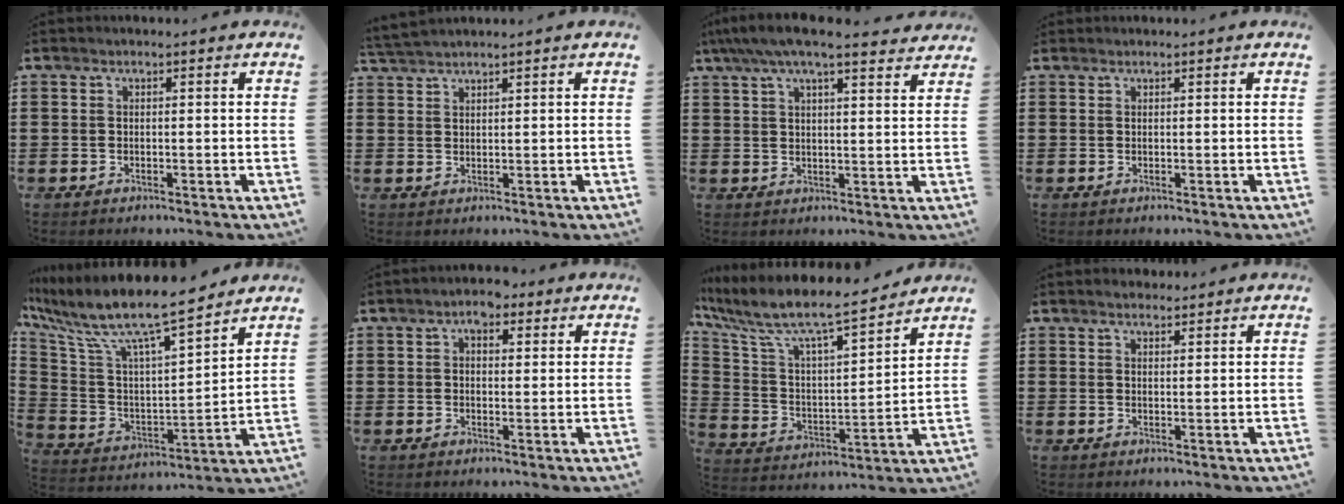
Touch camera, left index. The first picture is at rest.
{"total": 2.1, "force": [2.0, -0.2, 0.5], "torque": [-0.014, 0.000, 0.041]}
{"total": 6.3, "force": [5.2, 0.9, 3.4], "torque": [-0.080, -0.012, 0.094]}
{"total": 0.6, "force": [0.5, 0.3, 0.1], "torque": [-0.003, 0.001, 0.010]}
{"total": 9.9, "force": [8.1, 1.1, 5.5], "torque": [-0.143, -0.060, 0.133]}
{"total": 3.5, "force": [2.1, 1.8, 2.1], "torque": [-0.039, 0.008, 0.035]}
{"total": 8.7, "force": [7.5, 1.4, 4.2], "torque": [-0.120, -0.056, 0.120]}
{"total": 1.8, "force": [1.7, 0.4, 0.2], "torque": [-0.007, 0.004, 0.033]}